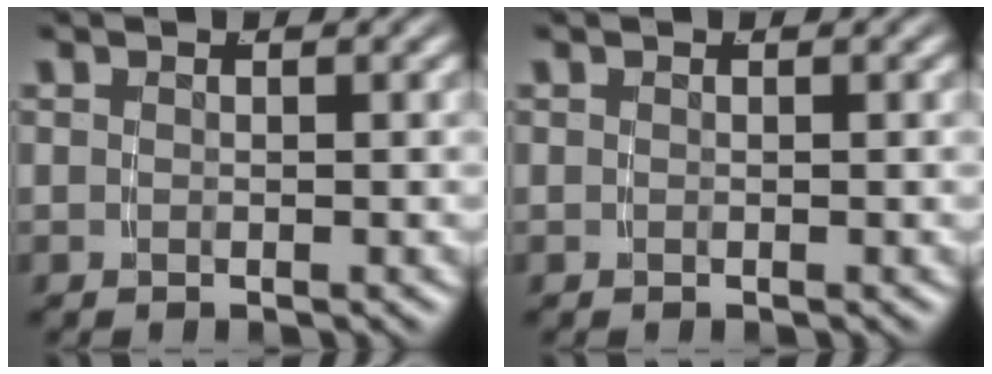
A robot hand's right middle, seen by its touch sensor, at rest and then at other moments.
{"total": 0.0}